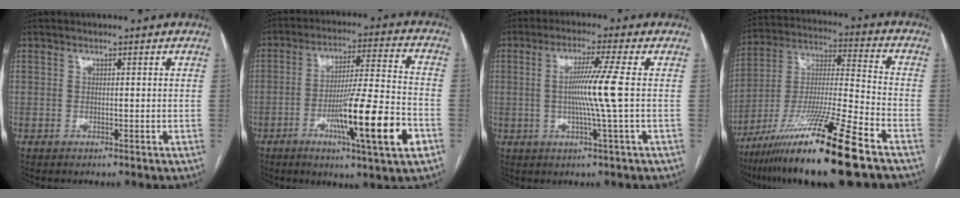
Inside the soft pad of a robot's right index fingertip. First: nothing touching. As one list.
[{"total": 16.3, "force": [-6.0, 0.1, 15.1], "torque": [-0.252, -0.015, -0.098]}, {"total": 7.1, "force": [-0.1, -1.9, 6.9], "torque": [-0.130, -0.003, 0.000]}, {"total": 20.6, "force": [-13.4, -0.1, 15.7], "torque": [-0.285, -0.041, -0.239]}]